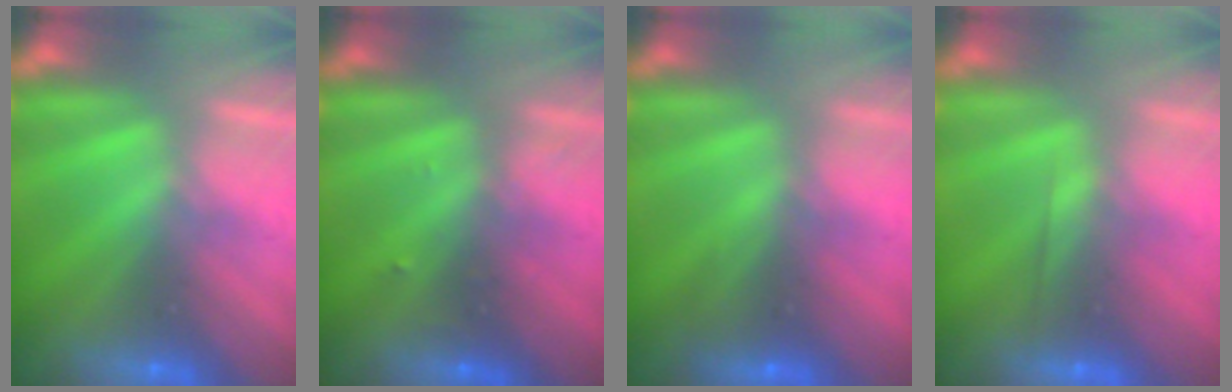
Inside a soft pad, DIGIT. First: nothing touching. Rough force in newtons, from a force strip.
{"total": 2.4}
{"total": 2.6}
{"total": 1.9}